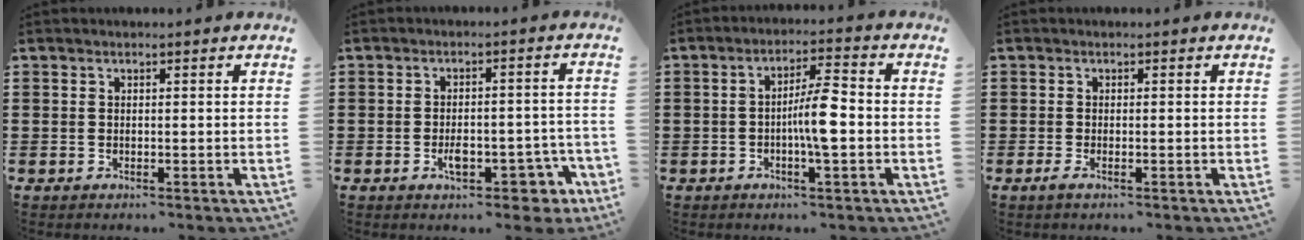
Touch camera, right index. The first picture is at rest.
{"total": 5.3, "force": [-2.4, 2.4, 4.0], "torque": [-0.058, 0.005, -0.041]}
{"total": 6.3, "force": [-1.1, 1.1, 6.1], "torque": [-0.115, 0.001, -0.025]}
{"total": 0.9, "force": [-0.3, 0.1, 0.8], "torque": [-0.021, -0.008, -0.009]}